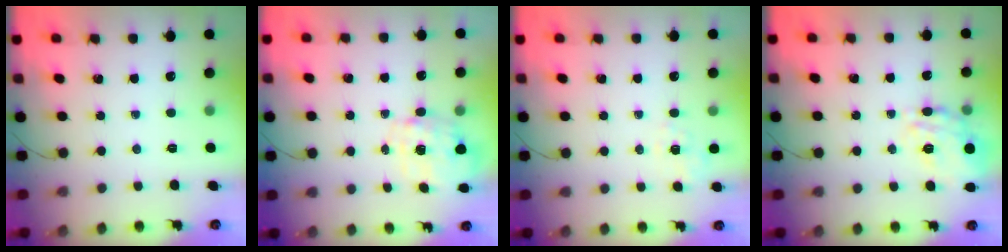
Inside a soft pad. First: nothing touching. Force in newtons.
{"total": 2.8, "press": 2.6, "slide": 0.9}
{"total": 1.8, "press": 0.4, "slide": 1.7}
{"total": 18.9, "press": 18.8, "slide": 2.2}